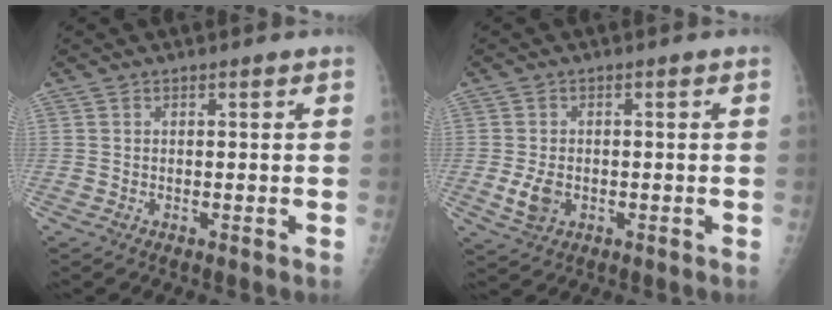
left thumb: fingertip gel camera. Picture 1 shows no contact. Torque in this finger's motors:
{"motor_torque": [0.03, 0.08, 0.63, 0.15, 0.11]}